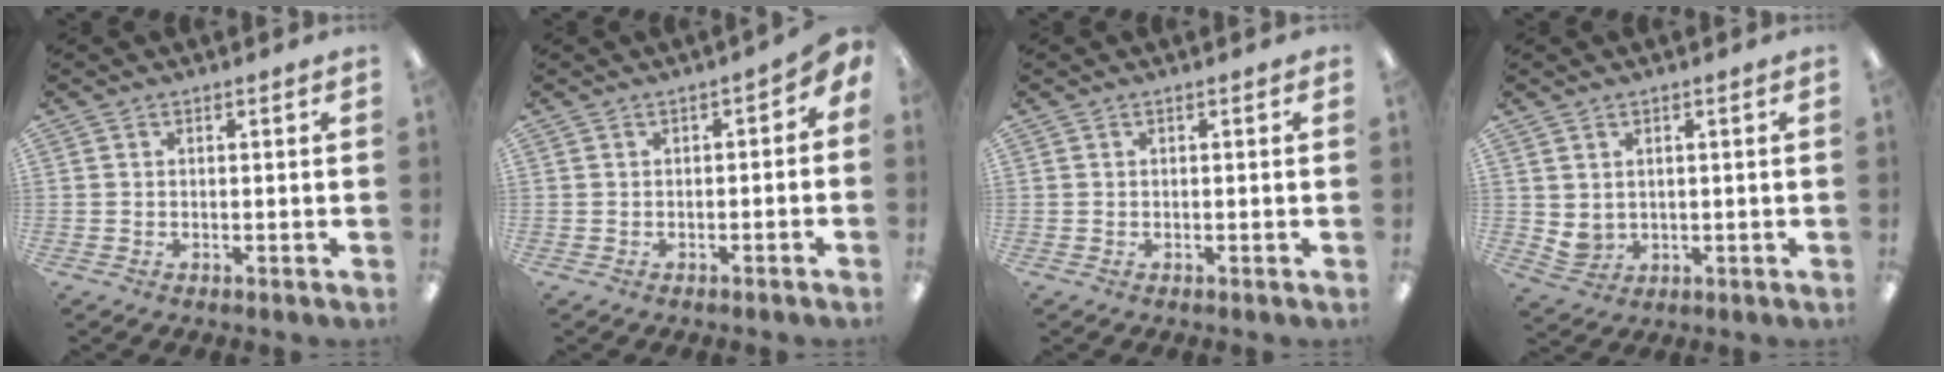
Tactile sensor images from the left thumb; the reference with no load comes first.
{"total": 1.9, "force": [-1.0, 1.2, 1.2], "torque": [-0.023, 0.009, -0.021]}
{"total": 0.0}
{"total": 3.0, "force": [1.7, 2.3, 0.6], "torque": [-0.015, -0.004, 0.034]}